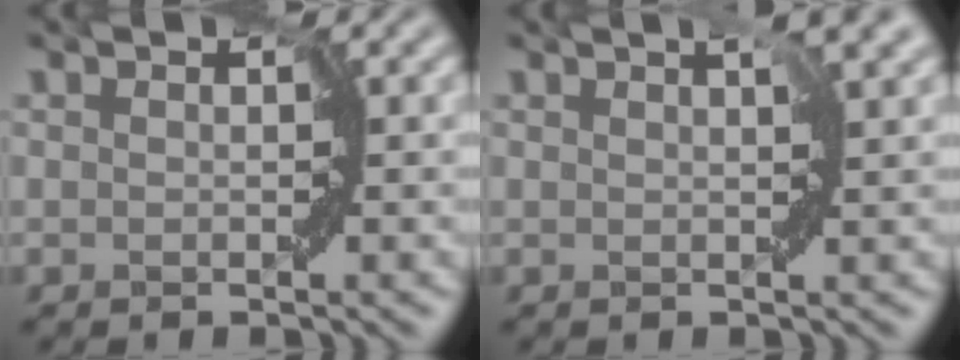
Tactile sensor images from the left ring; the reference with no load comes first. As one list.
[{"total": 2.6, "force": [1.4, 0.5, 2.2], "torque": [-0.035, 0.006, 0.024]}]